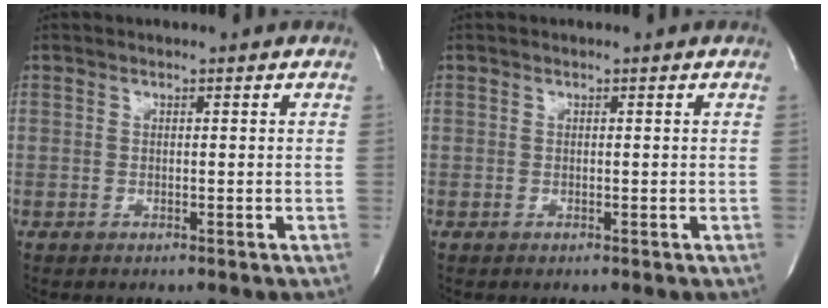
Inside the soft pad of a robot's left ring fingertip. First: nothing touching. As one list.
[{"total": 0.0}]